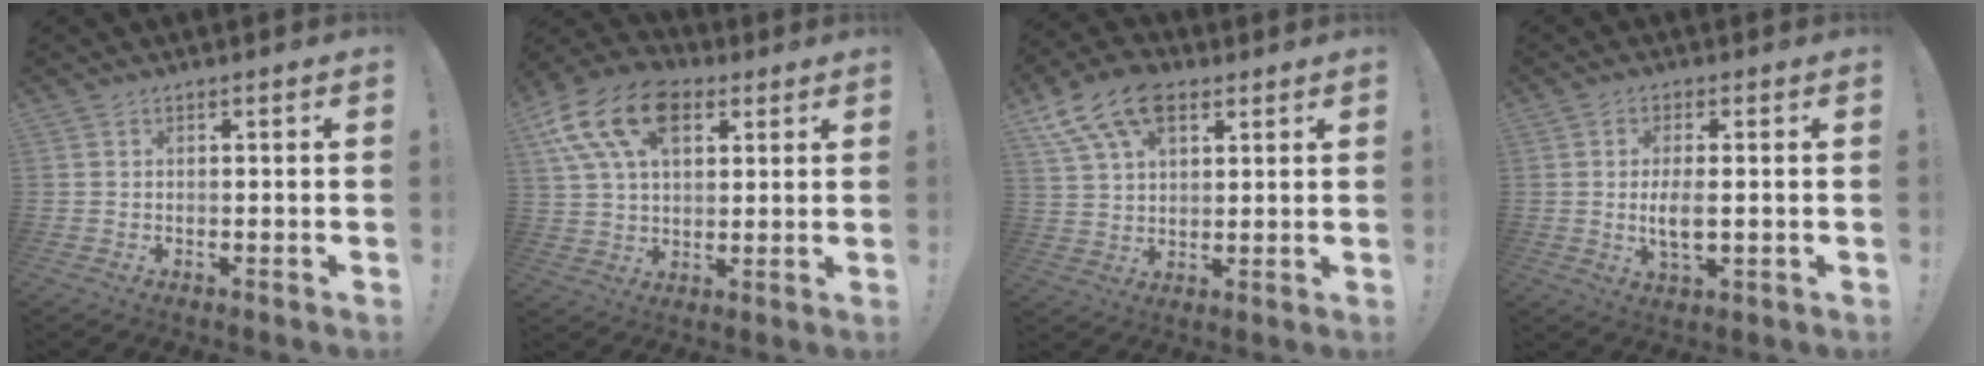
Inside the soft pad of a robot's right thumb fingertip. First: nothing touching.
{"total": 18.1, "force": [7.9, 11.4, 11.6], "torque": [-0.208, -0.025, 0.144]}
{"total": 14.1, "force": [7.4, 8.7, 8.4], "torque": [-0.152, -0.026, 0.140]}
{"total": 4.8, "force": [-0.3, 2.1, 4.3], "torque": [-0.078, -0.005, -0.008]}